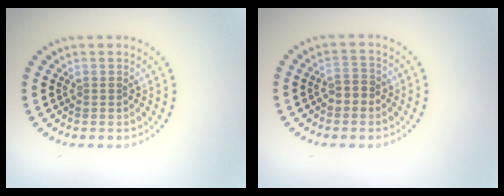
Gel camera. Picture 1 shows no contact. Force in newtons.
{"total": 1.7, "press": 1.6, "slide": 0.5}